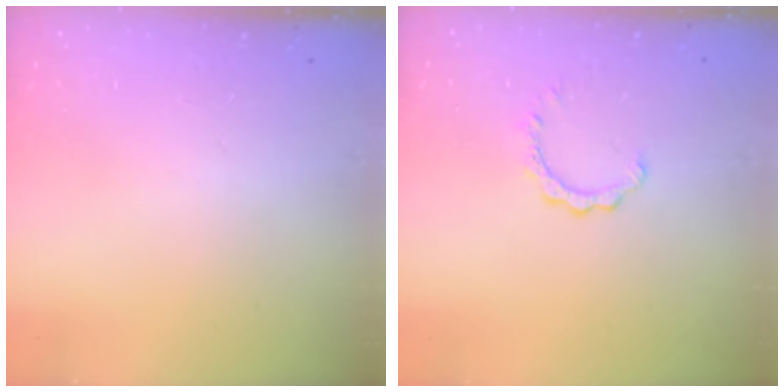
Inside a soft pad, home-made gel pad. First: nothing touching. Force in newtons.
{"total": 2.7, "press": 2.7, "slide": 0.0}